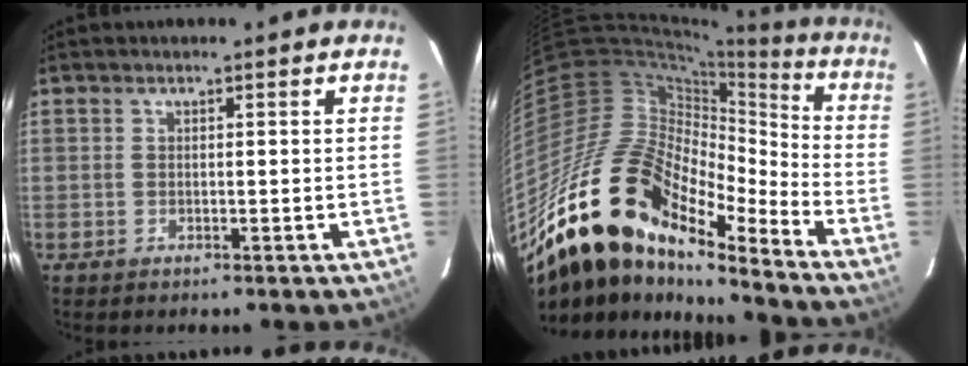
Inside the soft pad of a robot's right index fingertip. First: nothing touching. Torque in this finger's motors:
{"motor_torque": [0.85, -1.17, 0.14, -0.07]}